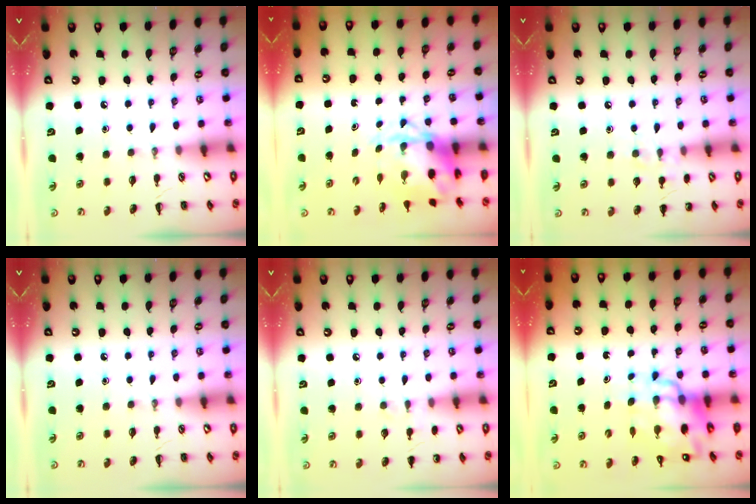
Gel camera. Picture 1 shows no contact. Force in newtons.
{"total": 5.4, "press": 5.4, "slide": 0.7}
{"total": 7.4, "press": 7.0, "slide": 2.2}
{"total": 0.0}
{"total": 4.5, "press": 4.3, "slide": 1.5}
{"total": 12.2, "press": 11.6, "slide": 3.5}